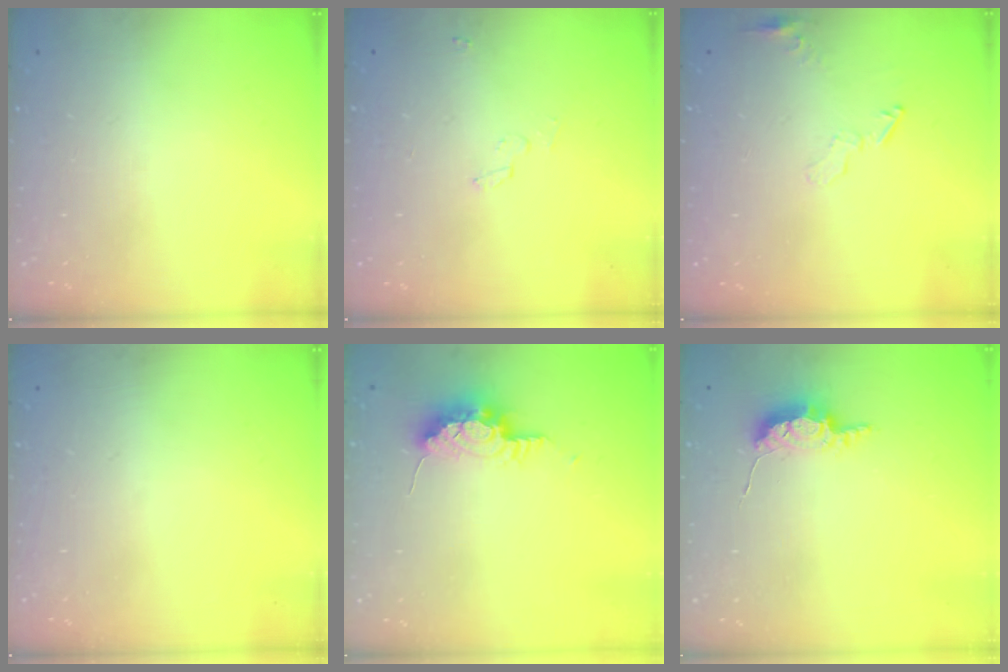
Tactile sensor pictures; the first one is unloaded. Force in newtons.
{"total": 2.2, "press": 2.2, "slide": 0.2}
{"total": 4.8, "press": 4.8, "slide": 0.2}
{"total": 0.0}
{"total": 9.6, "press": 9.0, "slide": 3.6}
{"total": 6.3, "press": 6.2, "slide": 0.4}